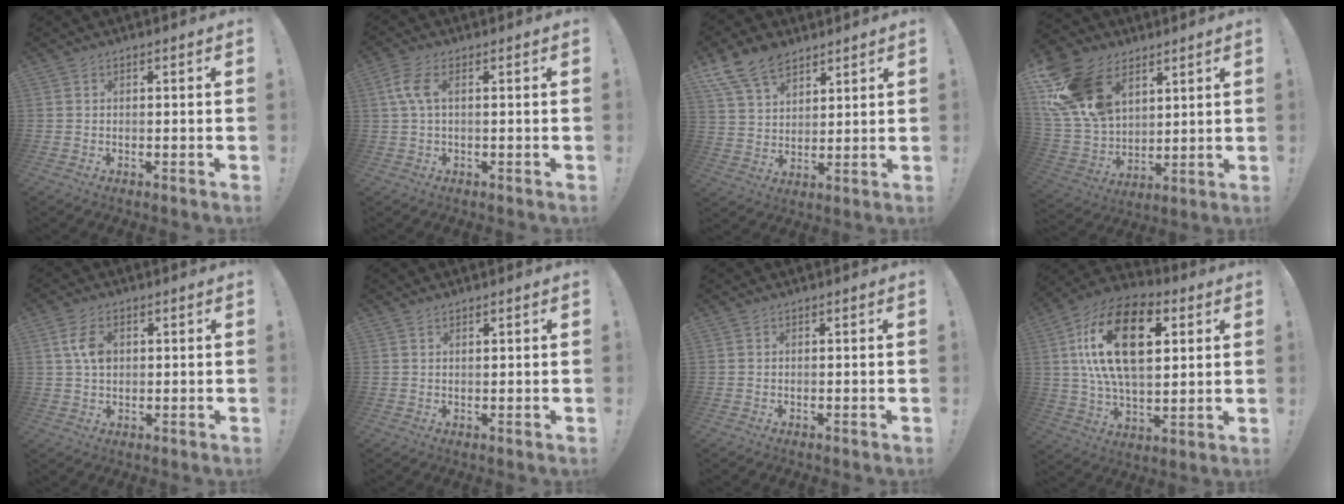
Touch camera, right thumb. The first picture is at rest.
{"total": 5.6, "force": [1.0, 2.4, 5.0], "torque": [-0.108, 0.002, 0.018]}
{"total": 12.3, "force": [8.8, 7.3, 4.7], "torque": [-0.093, -0.047, 0.172]}
{"total": 21.0, "force": [10.1, 14.1, 11.9], "torque": [-0.244, -0.047, 0.198]}
{"total": 6.7, "force": [1.5, 4.5, 4.8], "torque": [-0.084, -0.002, 0.024]}
{"total": 0.9, "force": [0.9, 0.3, 0.2], "torque": [0.005, -0.005, 0.015]}
{"total": 0.0}
{"total": 24.5, "force": [7.0, 13.8, 19.0], "torque": [-0.345, -0.018, 0.115]}